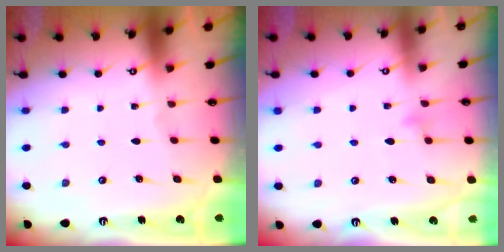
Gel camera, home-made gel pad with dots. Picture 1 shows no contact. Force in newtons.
{"total": 4.0, "press": 4.0, "slide": 0.2}